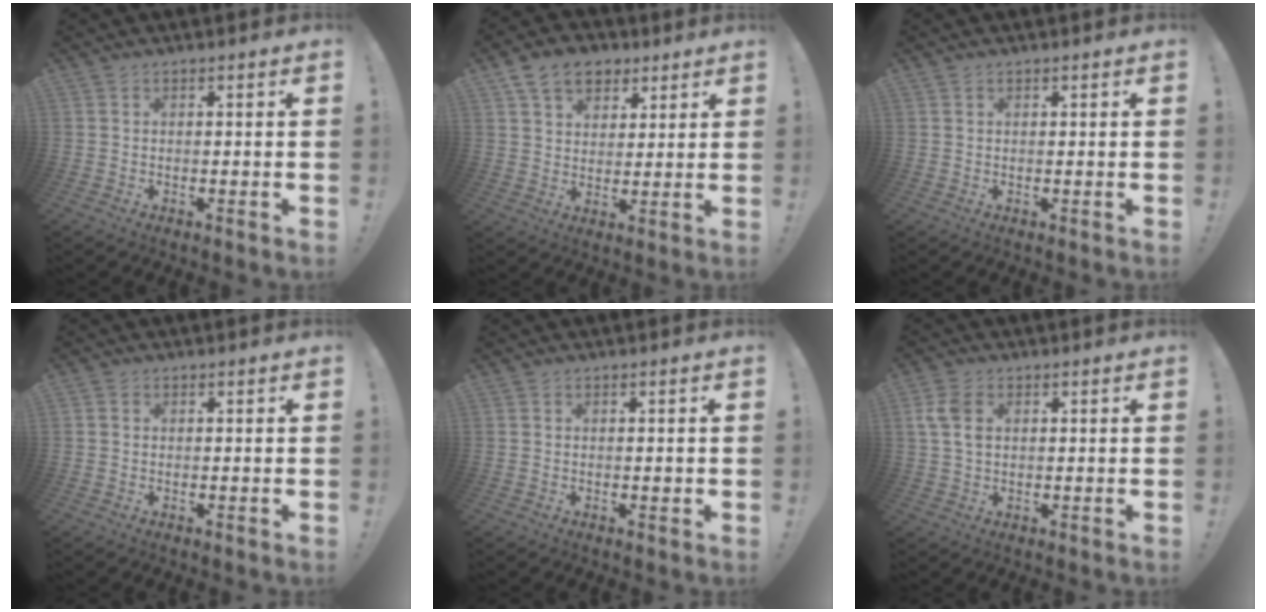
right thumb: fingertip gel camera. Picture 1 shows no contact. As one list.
[{"total": 11.3, "force": [6.3, 8.1, 4.8], "torque": [-0.070, -0.026, 0.121]}, {"total": 0.5, "force": [0.4, 0.3, 0.2], "torque": [0.003, -0.002, 0.006]}, {"total": 0.7, "force": [0.0, 0.7, 0.1], "torque": [-0.005, 0.004, 0.001]}, {"total": 0.8, "force": [-0.1, 0.4, 0.7], "torque": [-0.012, 0.003, -0.001]}, {"total": 6.6, "force": [1.8, 4.3, 4.6], "torque": [-0.091, 0.002, 0.035]}]